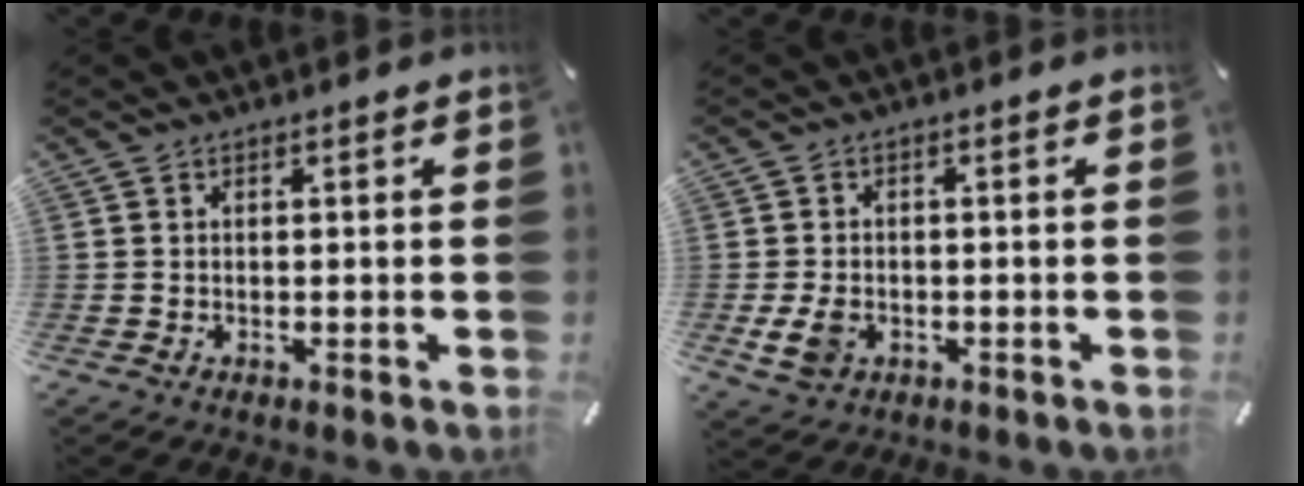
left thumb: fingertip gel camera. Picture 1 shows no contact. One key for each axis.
{"total": 4.5, "fx": -1.2, "fy": 3.5, "fz": 2.7, "tx": -0.065, "ty": 0.000, "tz": -0.022}